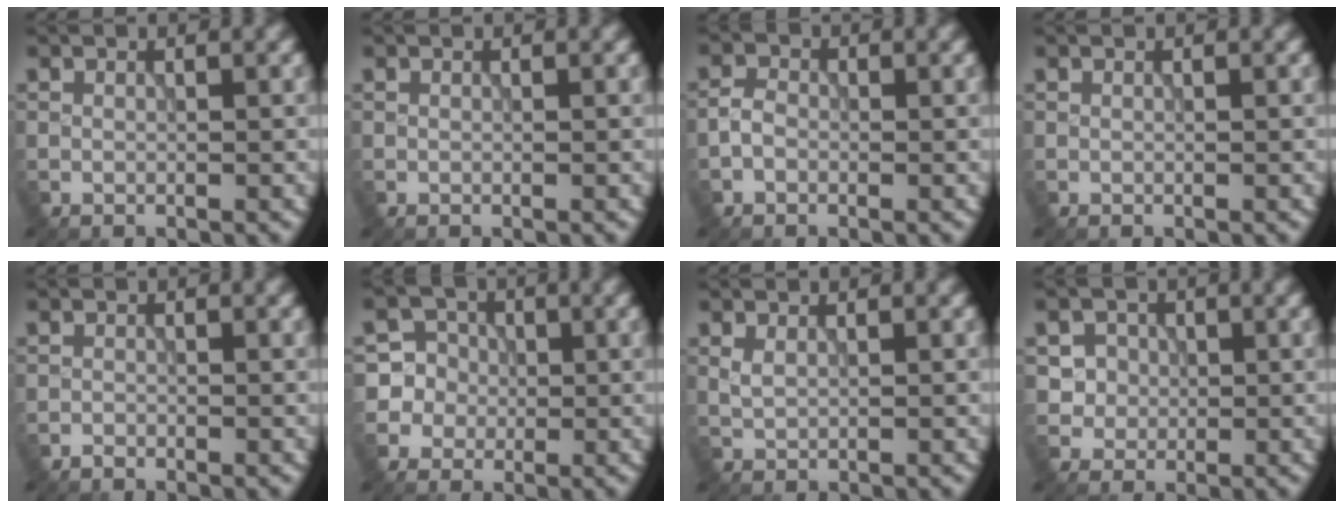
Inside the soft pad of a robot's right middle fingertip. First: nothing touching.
{"total": 0.0}
{"total": 1.6, "force": [-0.6, 1.2, 0.7], "torque": [-0.014, 0.004, -0.018]}
{"total": 0.0}
{"total": 0.6, "force": [-0.6, 0.3, 0.0], "torque": [0.002, 0.000, -0.012]}
{"total": 6.5, "force": [-0.3, 6.5, 0.5], "torque": [-0.009, 0.019, -0.011]}
{"total": 0.8, "force": [0.4, 0.4, 0.5], "torque": [-0.016, -0.003, 0.012]}
{"total": 3.7, "force": [0.6, 3.5, 0.9], "torque": [-0.008, 0.004, 0.012]}